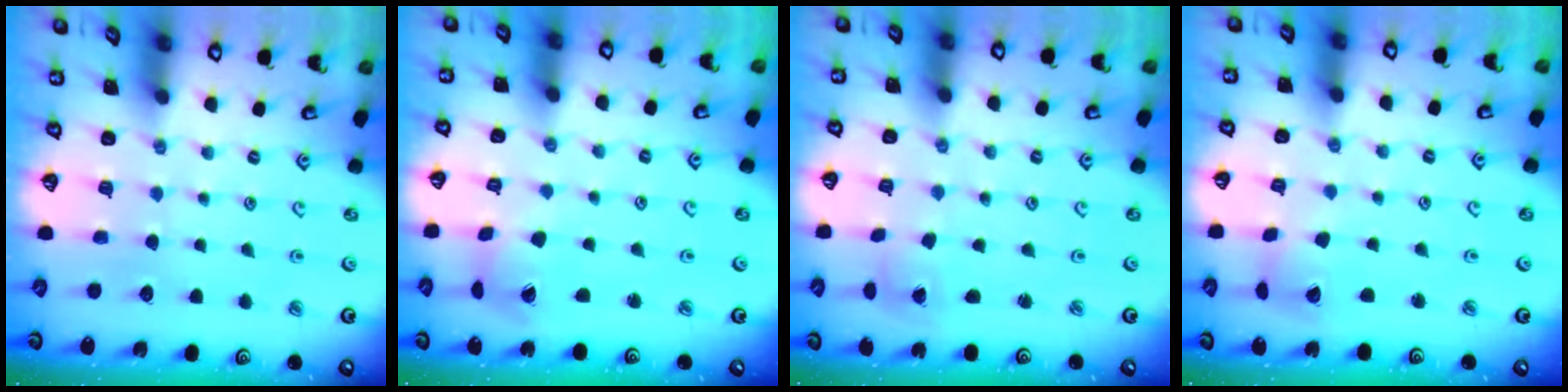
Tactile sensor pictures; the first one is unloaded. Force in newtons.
{"total": 5.1, "press": 5.1, "slide": 0.7}
{"total": 2.1, "press": 2.1, "slide": 0.1}
{"total": 5.4, "press": 5.3, "slide": 0.6}